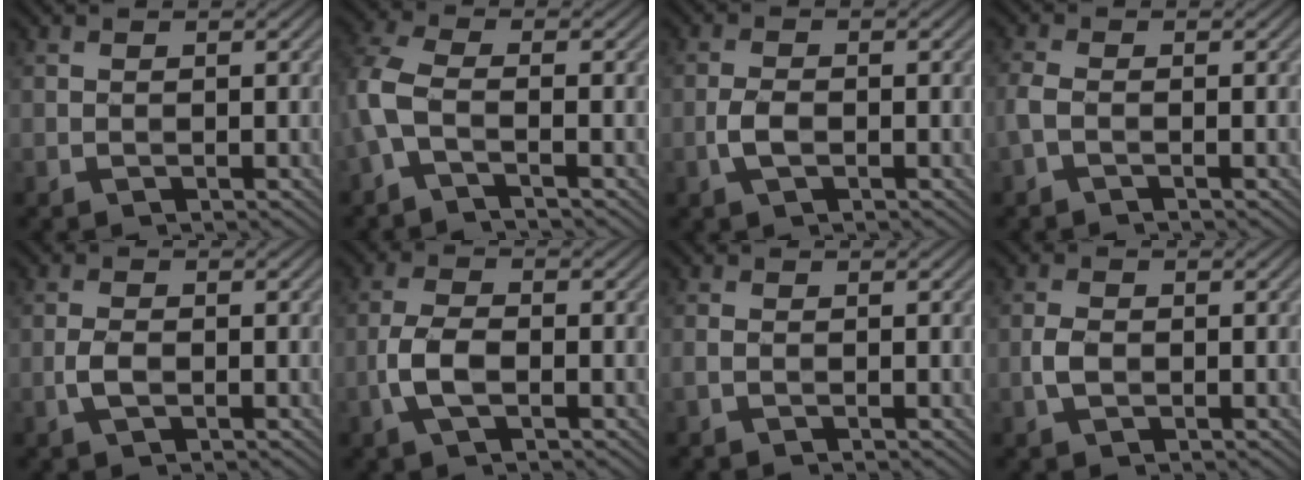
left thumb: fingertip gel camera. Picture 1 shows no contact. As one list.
[{"total": 4.5, "force": [-1.7, 1.5, 3.9], "torque": [-0.103, 0.003, -0.049]}, {"total": 2.5, "force": [-0.9, 1.0, 2.1], "torque": [-0.047, 0.001, -0.022]}, {"total": 2.0, "force": [-0.9, 0.6, 1.7], "torque": [-0.048, 0.001, -0.026]}, {"total": 2.1, "force": [-0.8, 0.9, 1.7], "torque": [-0.039, 0.002, -0.019]}, {"total": 4.3, "force": [-1.5, 1.8, 3.6], "torque": [-0.086, 0.002, -0.038]}, {"total": 0.9, "force": [-0.4, 0.1, 0.7], "torque": [-0.020, 0.001, -0.012]}, {"total": 2.2, "force": [-0.6, 1.3, 1.6], "torque": [-0.039, 0.003, -0.015]}]